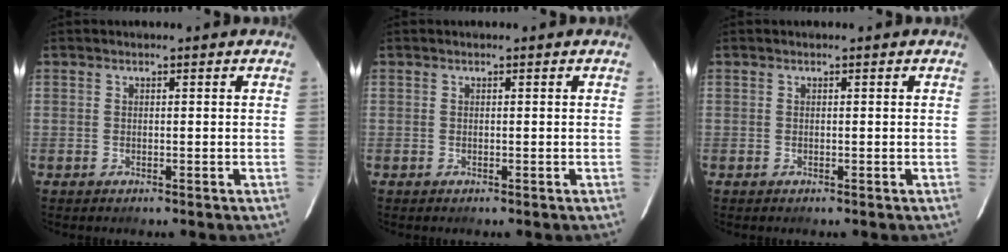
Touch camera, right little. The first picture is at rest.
{"total": 0.0}
{"total": 0.0}